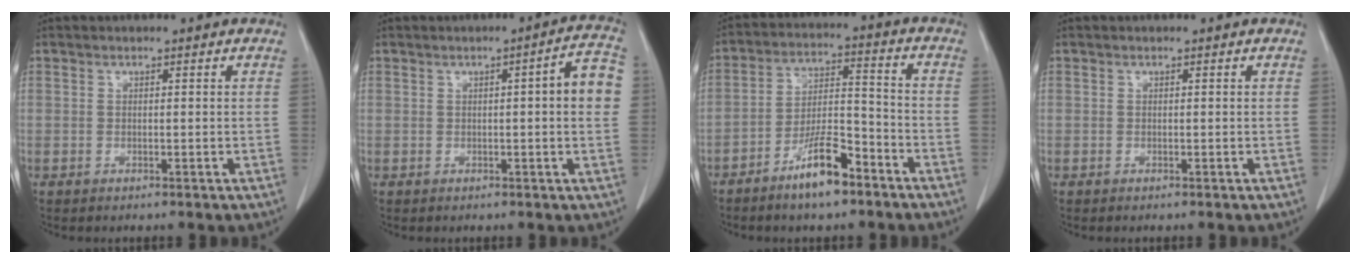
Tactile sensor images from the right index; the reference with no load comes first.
{"total": 6.2, "force": [0.5, 0.7, 6.2], "torque": [-0.075, 0.014, -0.001]}
{"total": 9.5, "force": [-6.4, 2.3, 6.6], "torque": [-0.121, 0.002, -0.113]}
{"total": 0.0}